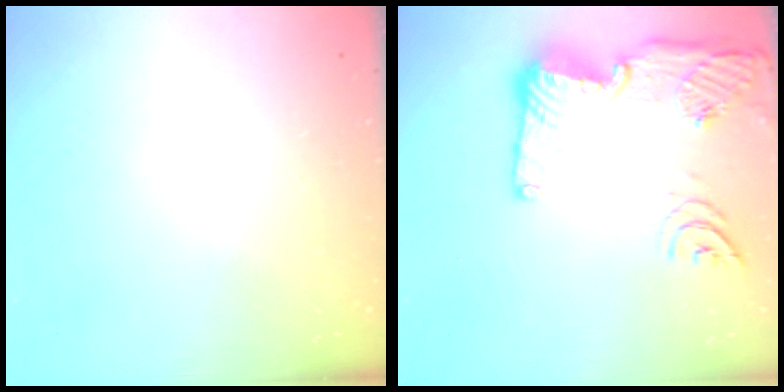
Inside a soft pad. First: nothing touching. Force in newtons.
{"total": 19.0, "press": 19.0, "slide": 1.5}